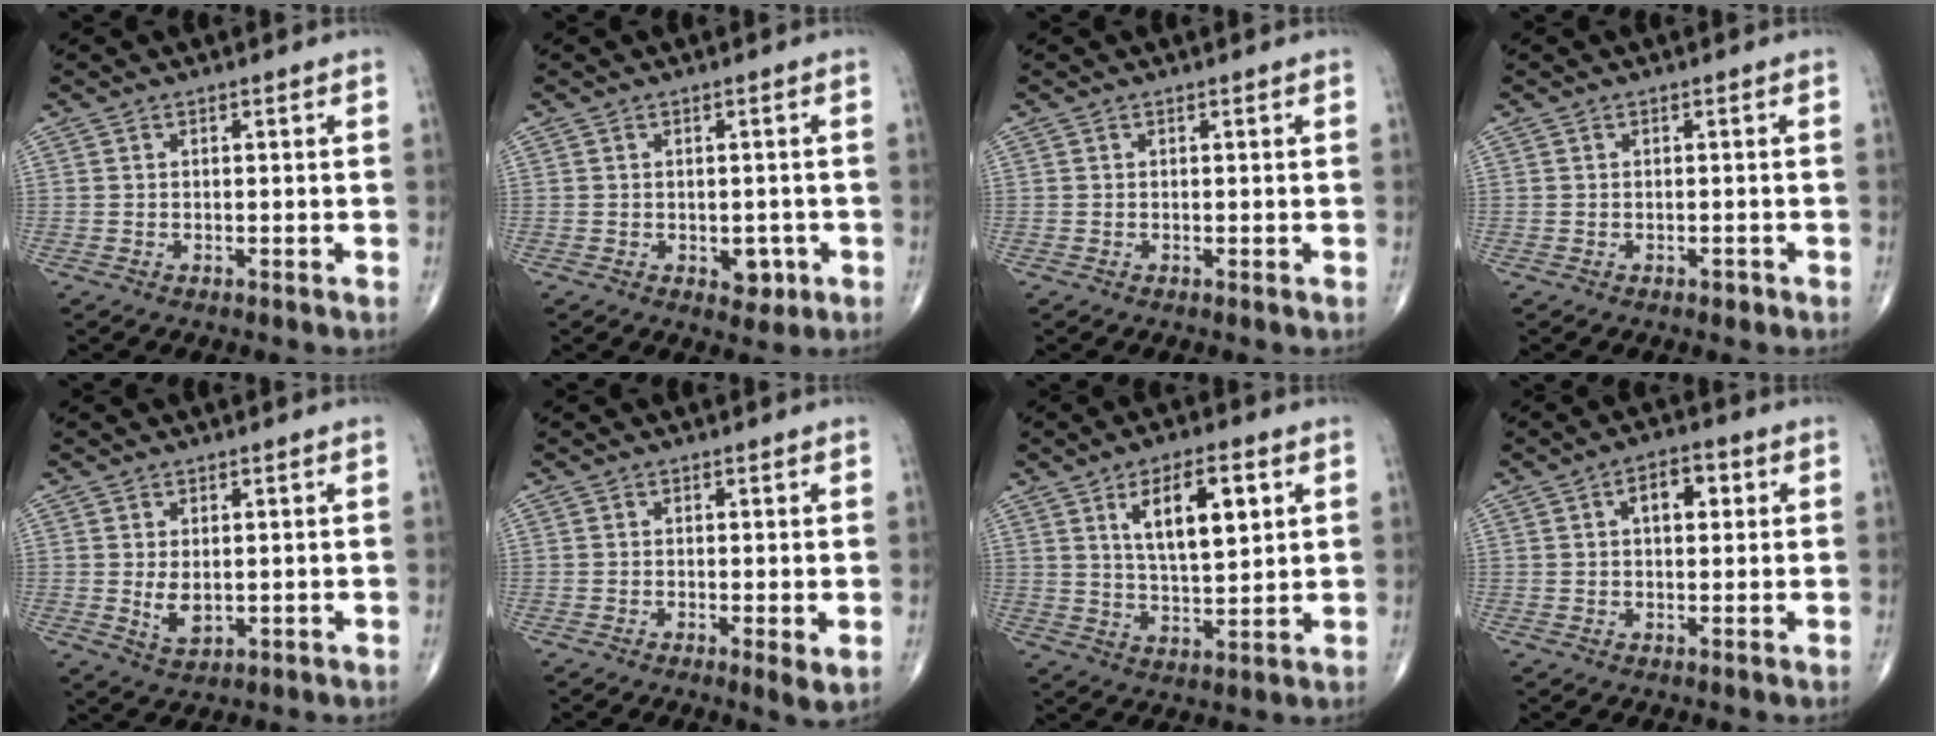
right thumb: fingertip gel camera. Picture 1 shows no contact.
{"total": 3.5, "force": [-1.0, 2.3, 2.4], "torque": [-0.008, 0.002, -0.007]}
{"total": 0.0}
{"total": 0.7, "force": [-0.4, 0.4, 0.4], "torque": [-0.003, 0.000, -0.007]}
{"total": 4.2, "force": [0.3, 2.4, 3.5], "torque": [-0.054, -0.013, 0.017]}
{"total": 2.5, "force": [-0.1, 0.5, 2.4], "torque": [-0.041, -0.012, -0.006]}
{"total": 11.5, "force": [4.3, 4.5, 9.6], "torque": [-0.145, -0.019, 0.080]}
{"total": 5.8, "force": [1.7, 3.2, 4.6], "torque": [-0.053, 0.006, 0.021]}